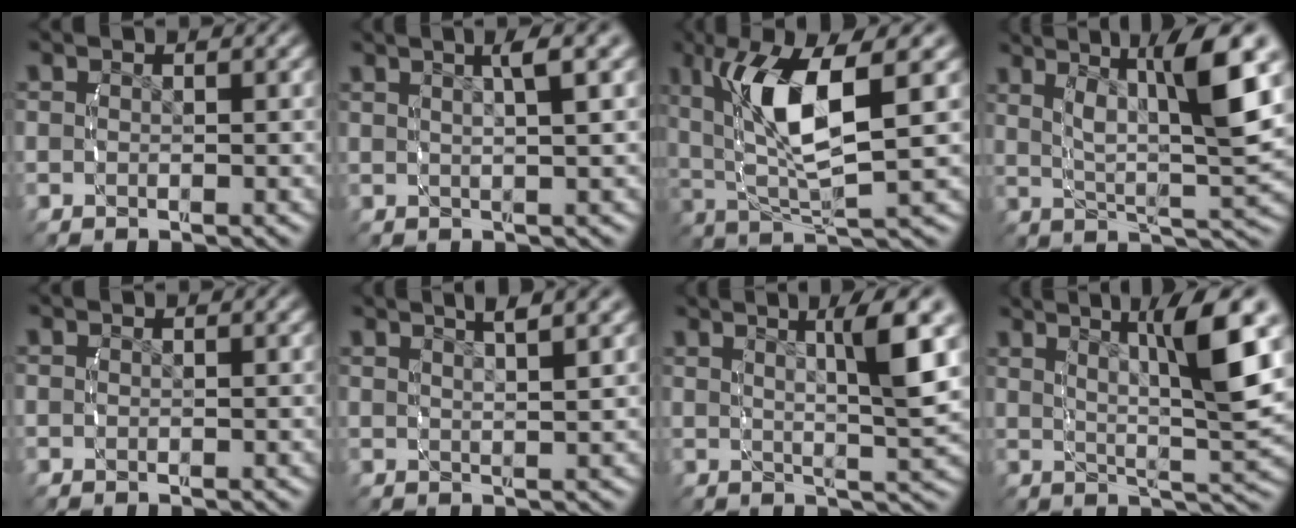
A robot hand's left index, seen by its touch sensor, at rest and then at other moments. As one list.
[{"total": 4.7, "force": [2.8, 0.7, 3.7], "torque": [-0.046, 0.019, 0.040]}, {"total": 8.2, "force": [2.0, 3.0, 7.4], "torque": [-0.153, -0.004, 0.044]}, {"total": 10.4, "force": [3.6, 3.0, 9.3], "torque": [-0.127, 0.012, 0.055]}, {"total": 0.0}, {"total": 4.6, "force": [3.5, 0.3, 3.1], "torque": [-0.042, 0.010, 0.058]}, {"total": 8.2, "force": [3.9, 1.6, 7.1], "torque": [-0.092, 0.013, 0.060]}, {"total": 10.2, "force": [4.3, 2.3, 8.9], "torque": [-0.116, 0.017, 0.064]}]